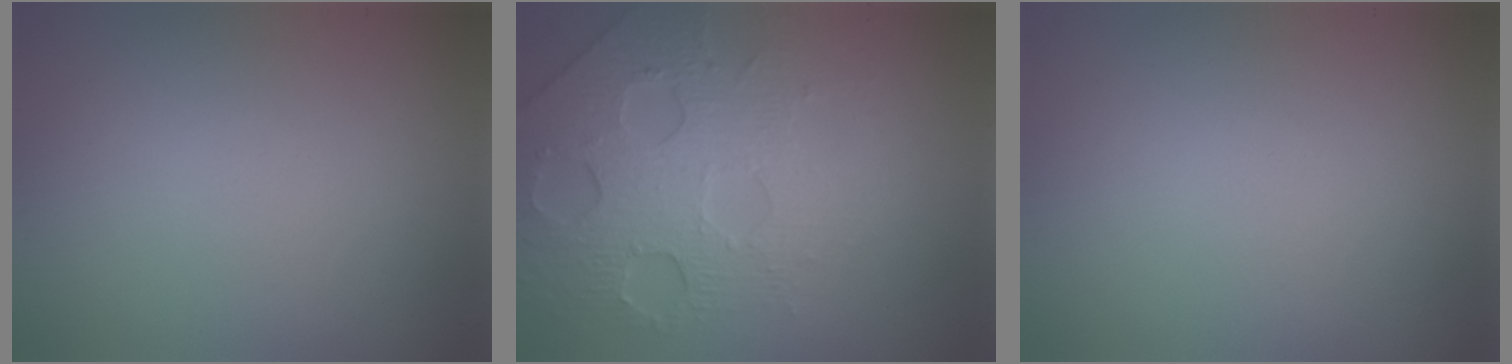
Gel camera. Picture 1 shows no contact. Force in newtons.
{"total": 7.3, "press": 5.0, "slide": 5.3}
{"total": 0.0}